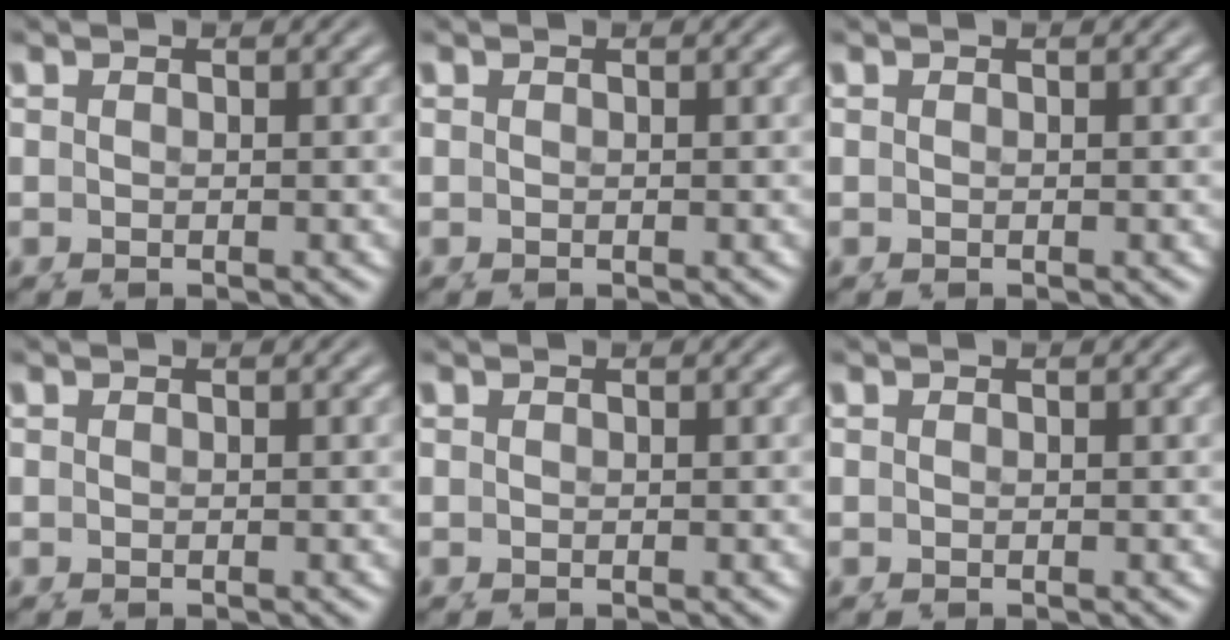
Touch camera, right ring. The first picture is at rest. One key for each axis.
{"total": 0.0}
{"total": 0.0}
{"total": 0.0}
{"total": 0.0}
{"total": 0.0}